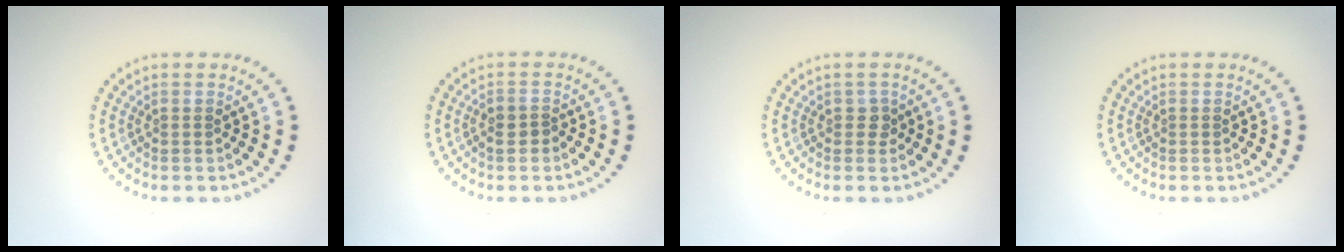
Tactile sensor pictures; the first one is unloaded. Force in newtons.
{"total": 1.5, "press": 1.5, "slide": 0.4}
{"total": 1.0, "press": 0.9, "slide": 0.4}
{"total": 0.0}